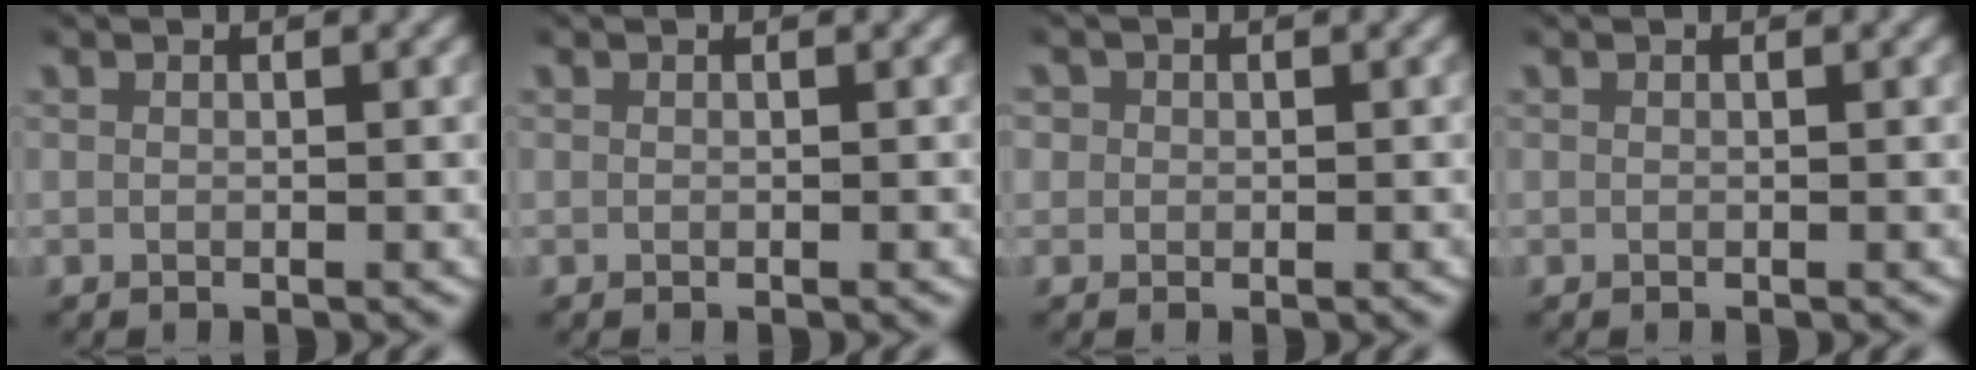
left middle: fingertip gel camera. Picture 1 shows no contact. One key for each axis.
{"total": 0.0}
{"total": 2.2, "fx": 0.6, "fy": 2.0, "fz": 0.5, "tx": -0.015, "ty": 0.002, "tz": 0.004}
{"total": 0.0}